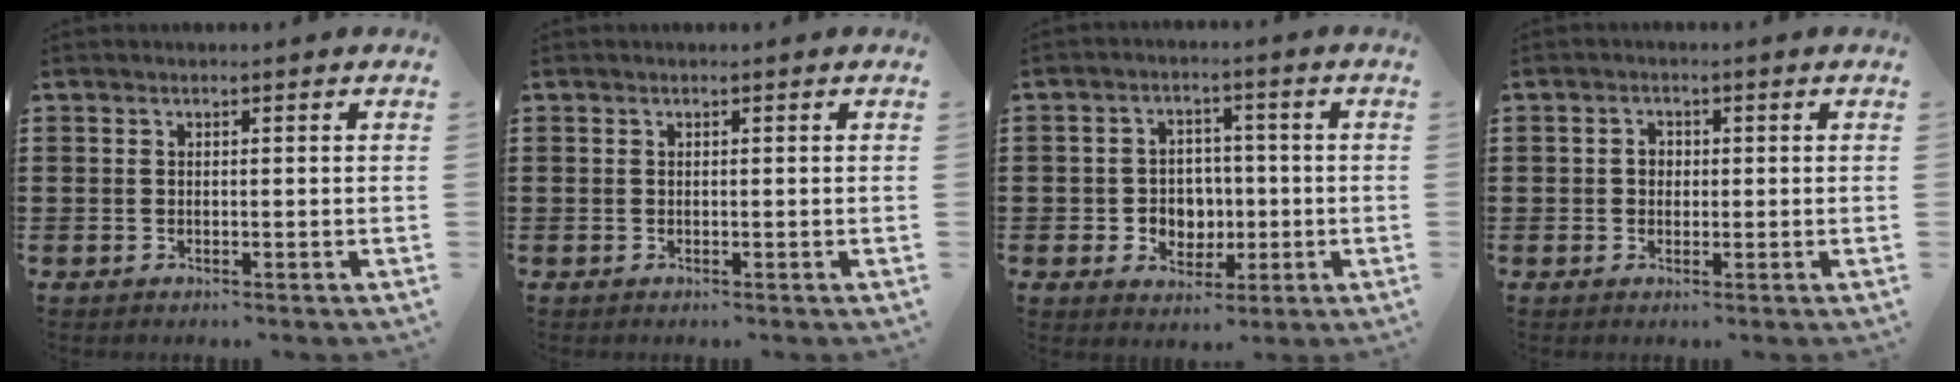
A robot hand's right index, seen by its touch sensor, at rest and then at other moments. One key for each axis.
{"total": 0.0}
{"total": 4.7, "fx": -0.6, "fy": 4.4, "fz": 1.7, "tx": -0.031, "ty": 0.004, "tz": -0.016}
{"total": 1.9, "fx": 0.0, "fy": 1.6, "fz": 1.1, "tx": -0.025, "ty": 0.006, "tz": -0.001}